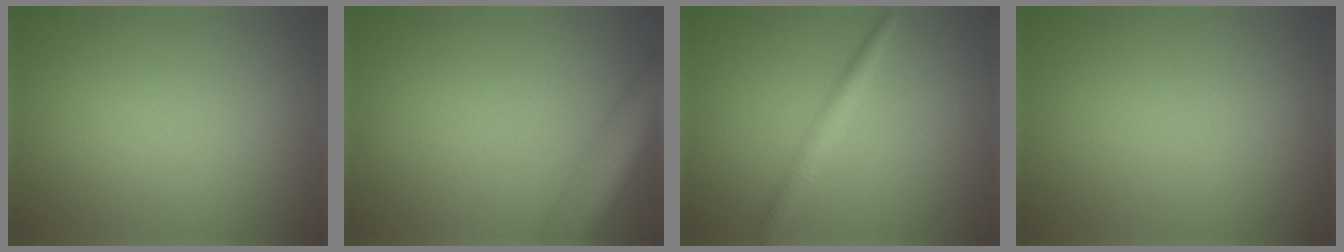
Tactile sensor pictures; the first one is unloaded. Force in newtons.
{"total": 6.9, "press": 6.9, "slide": 0.4}
{"total": 2.0, "press": 2.0, "slide": 0.0}
{"total": 0.0}